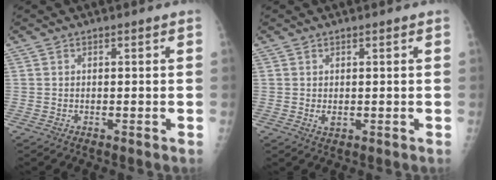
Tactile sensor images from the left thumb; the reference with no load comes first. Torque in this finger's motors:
{"motor_torque": [0.10, 0.27, 0.20, 0.20, 0.00]}